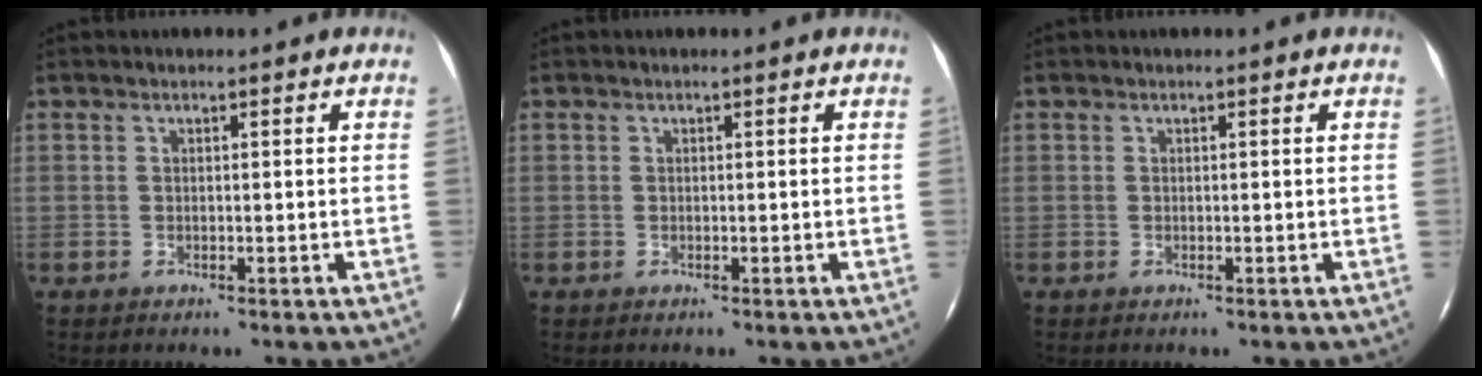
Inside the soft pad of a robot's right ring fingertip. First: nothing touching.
{"total": 0.0}
{"total": 0.0}